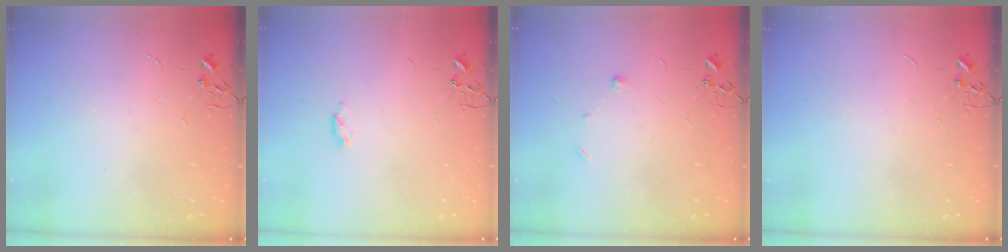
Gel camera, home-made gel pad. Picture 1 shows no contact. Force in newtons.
{"total": 3.4, "press": 3.3, "slide": 0.6}
{"total": 5.3, "press": 5.2, "slide": 1.3}
{"total": 0.0}